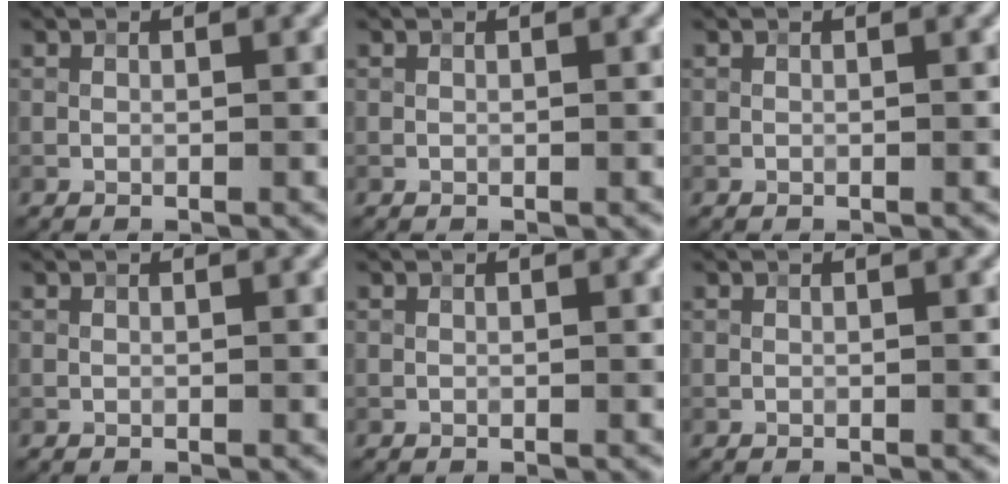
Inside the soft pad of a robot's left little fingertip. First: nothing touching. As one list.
[{"total": 0.0}, {"total": 0.0}, {"total": 0.0}, {"total": 0.0}, {"total": 0.0}]